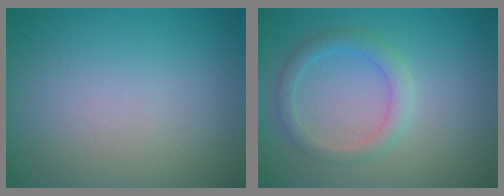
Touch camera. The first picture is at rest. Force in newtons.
{"total": 2.3, "press": 2.3, "slide": 0.1}